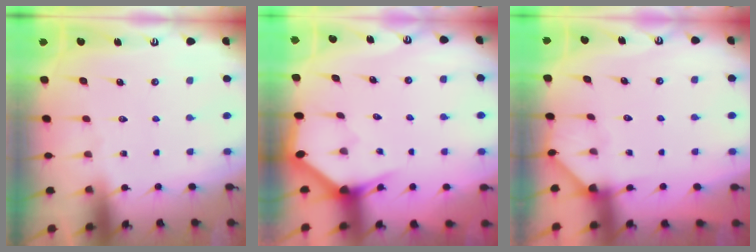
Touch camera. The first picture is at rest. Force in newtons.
{"total": 3.2, "press": 3.2, "slide": 0.2}
{"total": 2.8, "press": 2.8, "slide": 0.2}